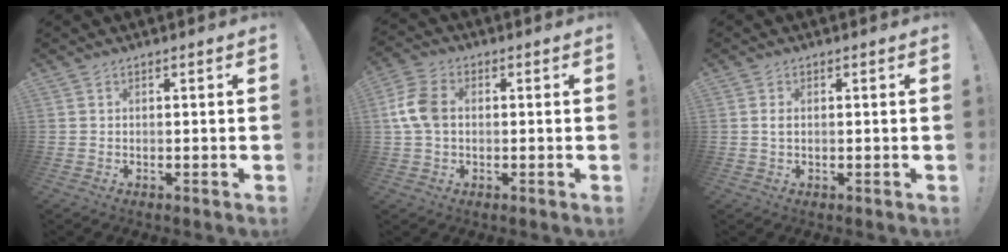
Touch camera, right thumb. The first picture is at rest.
{"total": 9.1, "force": [0.5, 6.3, 6.6], "torque": [-0.143, 0.008, 0.011]}
{"total": 1.4, "force": [0.2, 0.7, 1.2], "torque": [-0.019, 0.001, 0.001]}